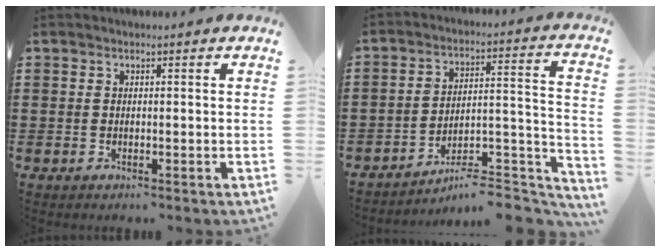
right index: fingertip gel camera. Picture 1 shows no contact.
{"total": 6.5, "force": [-5.8, 1.0, 2.6], "torque": [-0.037, -0.005, -0.115]}